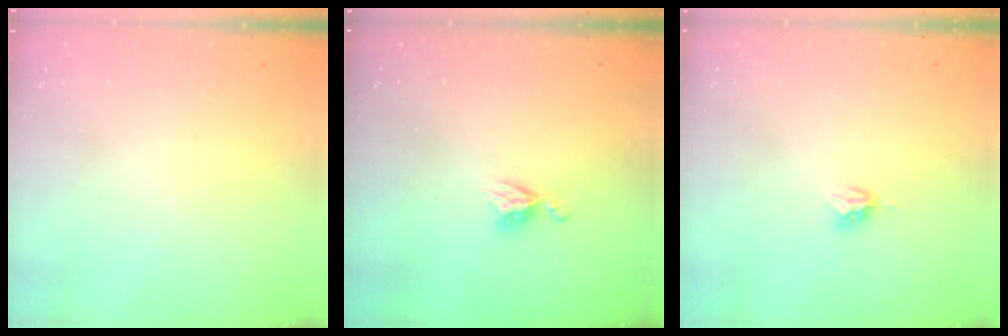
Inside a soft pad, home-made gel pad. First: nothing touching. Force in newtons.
{"total": 5.3, "press": 5.3, "slide": 0.5}
{"total": 3.4, "press": 3.4, "slide": 0.4}